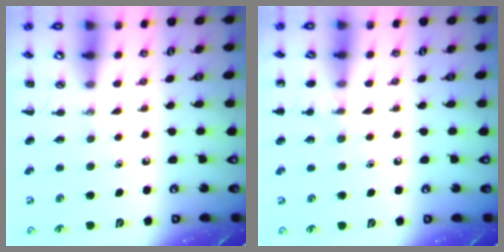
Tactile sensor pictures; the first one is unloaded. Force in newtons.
{"total": 5.9, "press": 5.6, "slide": 1.8}